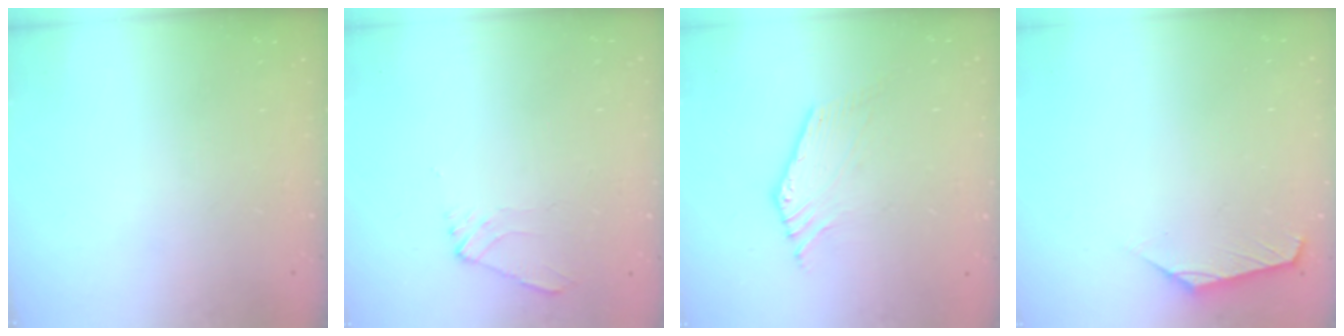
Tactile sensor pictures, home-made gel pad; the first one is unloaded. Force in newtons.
{"total": 3.2, "press": 3.2, "slide": 0.6}
{"total": 2.8, "press": 2.7, "slide": 0.6}
{"total": 0.0}